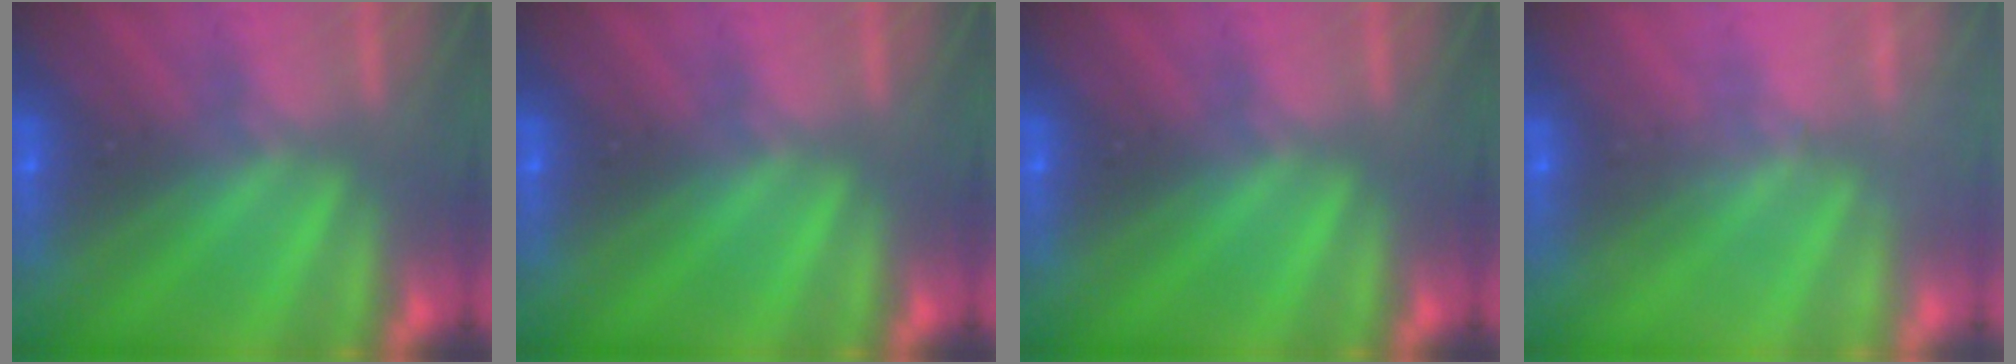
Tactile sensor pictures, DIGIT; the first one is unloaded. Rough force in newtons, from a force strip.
{"total": 0.0}
{"total": 0.0}
{"total": 2.0}